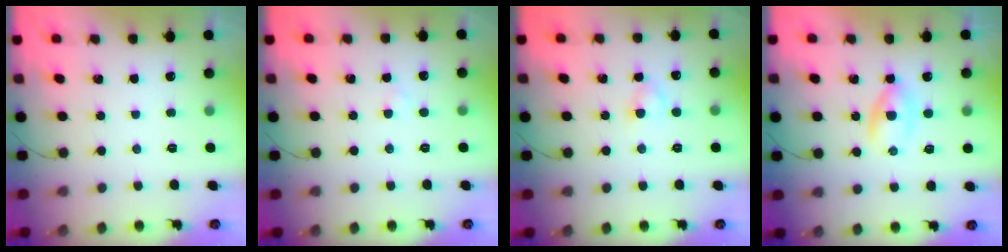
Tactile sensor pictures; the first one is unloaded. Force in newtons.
{"total": 1.0, "press": 0.7, "slide": 0.6}
{"total": 2.9, "press": 2.8, "slide": 0.8}
{"total": 3.0, "press": 2.8, "slide": 1.2}